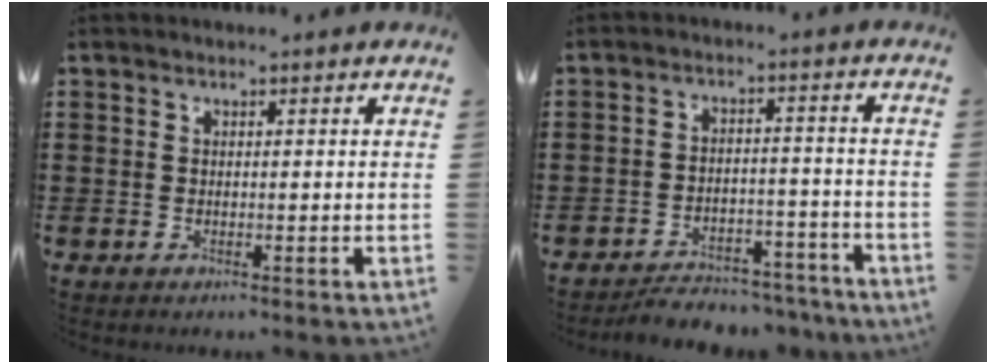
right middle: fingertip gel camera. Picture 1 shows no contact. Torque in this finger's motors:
{"motor_torque": [1.06, -1.06, 0.17, 0.03]}